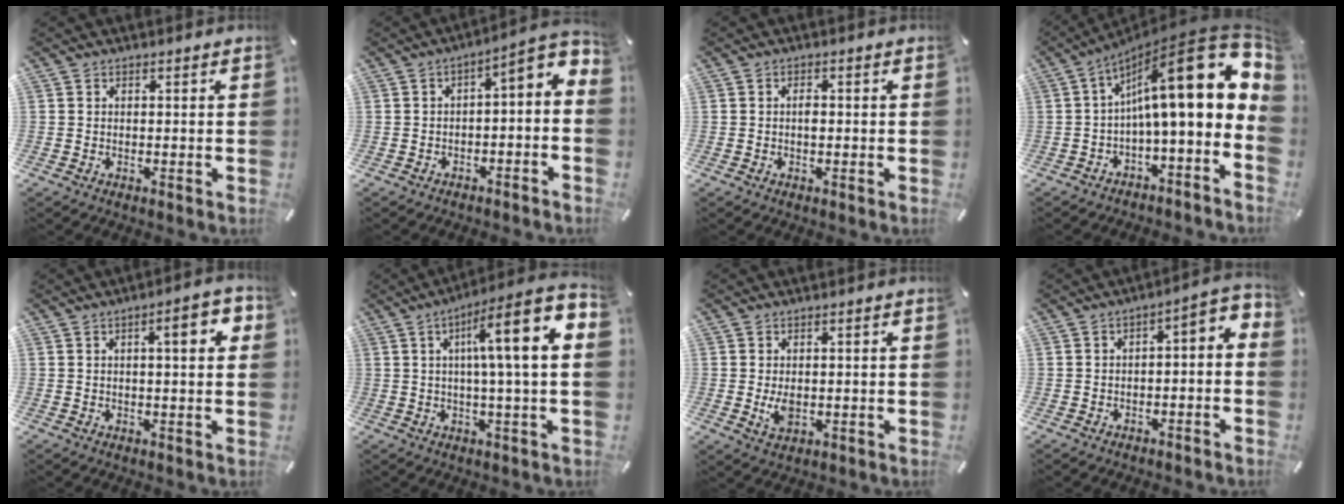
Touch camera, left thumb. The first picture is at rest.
{"total": 5.4, "force": [0.3, 2.4, 4.8], "torque": [-0.060, -0.024, -0.007]}
{"total": 1.7, "force": [-0.2, 0.9, 1.4], "torque": [-0.028, 0.002, -0.005]}
{"total": 24.2, "force": [5.8, 7.8, 22.2], "torque": [-0.339, -0.050, 0.093]}
{"total": 7.2, "force": [2.2, 1.9, 6.6], "torque": [-0.088, -0.008, 0.027]}
{"total": 14.0, "force": [4.0, 0.9, 13.4], "torque": [-0.213, -0.023, 0.048]}
{"total": 4.1, "force": [-0.4, 2.5, 3.1], "torque": [-0.077, -0.003, -0.010]}
{"total": 4.4, "force": [-2.0, 2.0, 3.3], "torque": [-0.050, 0.005, -0.043]}